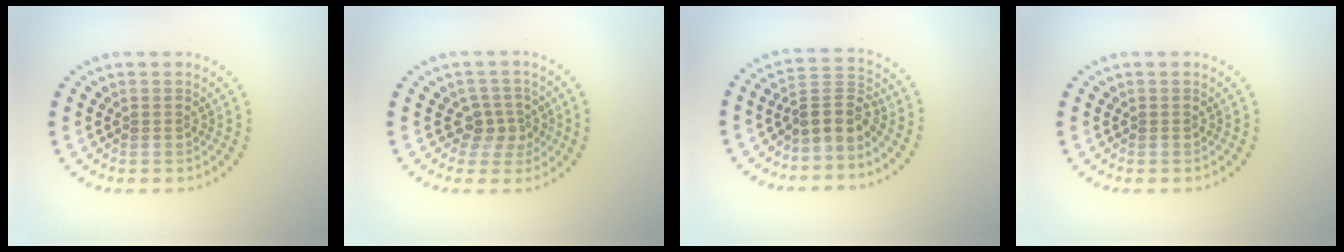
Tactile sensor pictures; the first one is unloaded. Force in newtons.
{"total": 2.5, "press": 2.1, "slide": 1.4}
{"total": 3.3, "press": 2.7, "slide": 1.9}
{"total": 0.0}